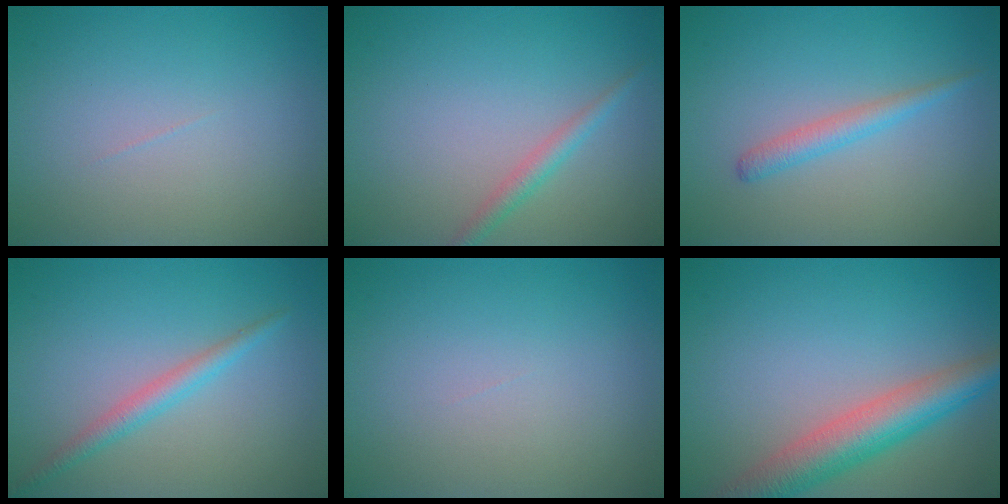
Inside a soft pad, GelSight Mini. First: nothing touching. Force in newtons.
{"total": 1.6, "press": 1.6, "slide": 0.0}
{"total": 1.8, "press": 1.8, "slide": 0.0}
{"total": 2.0, "press": 2.0, "slide": 0.1}
{"total": 0.0}
{"total": 6.2, "press": 6.2, "slide": 0.1}